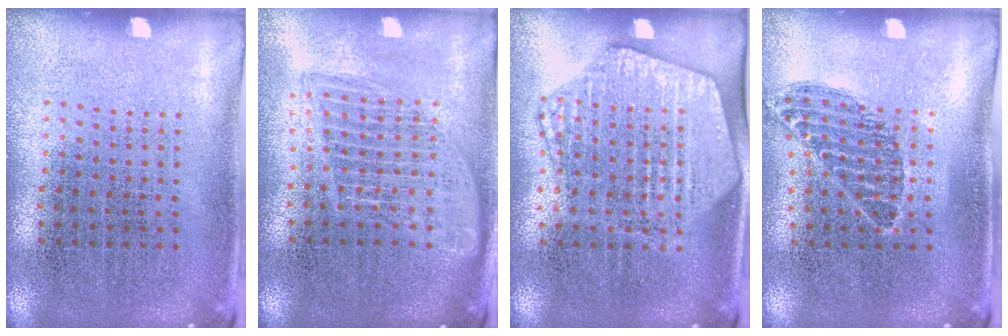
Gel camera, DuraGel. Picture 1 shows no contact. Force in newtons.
{"total": 1.7, "press": 1.5, "slide": 0.8}
{"total": 1.9, "press": 1.8, "slide": 0.7}
{"total": 0.8, "press": 0.7, "slide": 0.4}